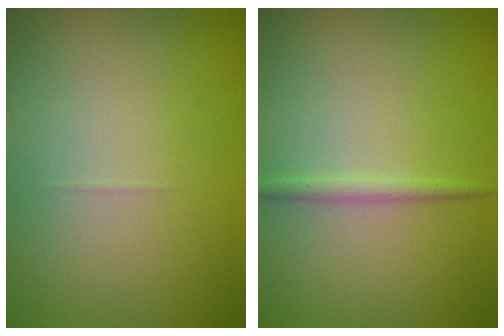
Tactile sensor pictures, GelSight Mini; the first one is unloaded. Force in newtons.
{"total": 1.1, "press": 1.1, "slide": 0.0}